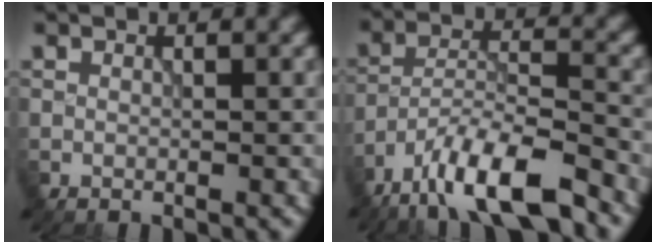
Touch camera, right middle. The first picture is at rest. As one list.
[{"total": 9.7, "force": [-7.2, 2.4, 6.1], "torque": [-0.100, 0.005, -0.137]}]